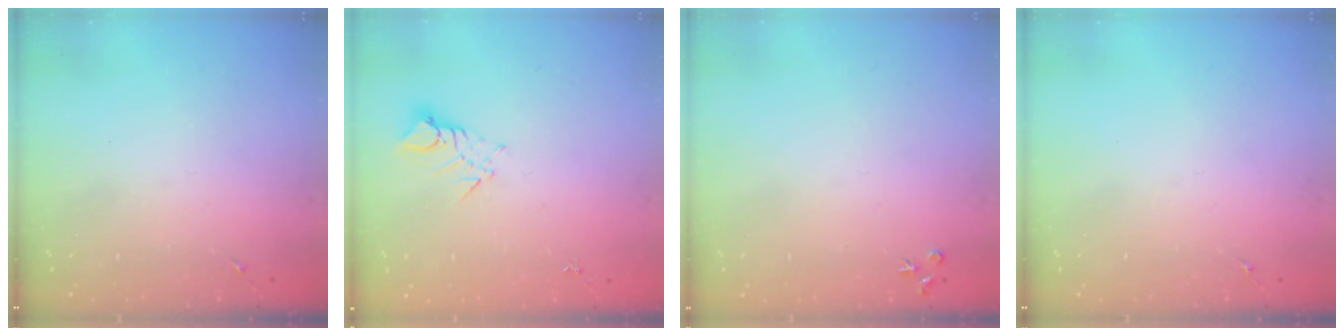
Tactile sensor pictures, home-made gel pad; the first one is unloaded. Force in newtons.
{"total": 3.8, "press": 3.8, "slide": 0.2}
{"total": 3.5, "press": 3.5, "slide": 0.4}
{"total": 0.0}